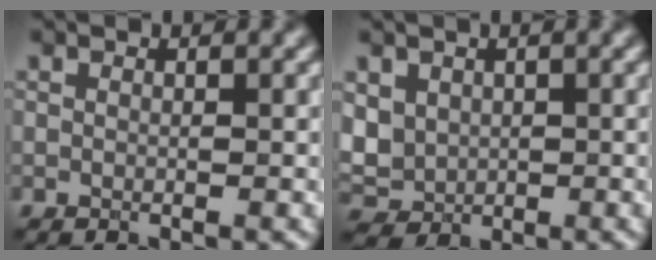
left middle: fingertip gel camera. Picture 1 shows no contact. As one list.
[{"total": 4.0, "force": [0.7, 3.4, 1.9], "torque": [-0.055, 0.003, 0.019]}]